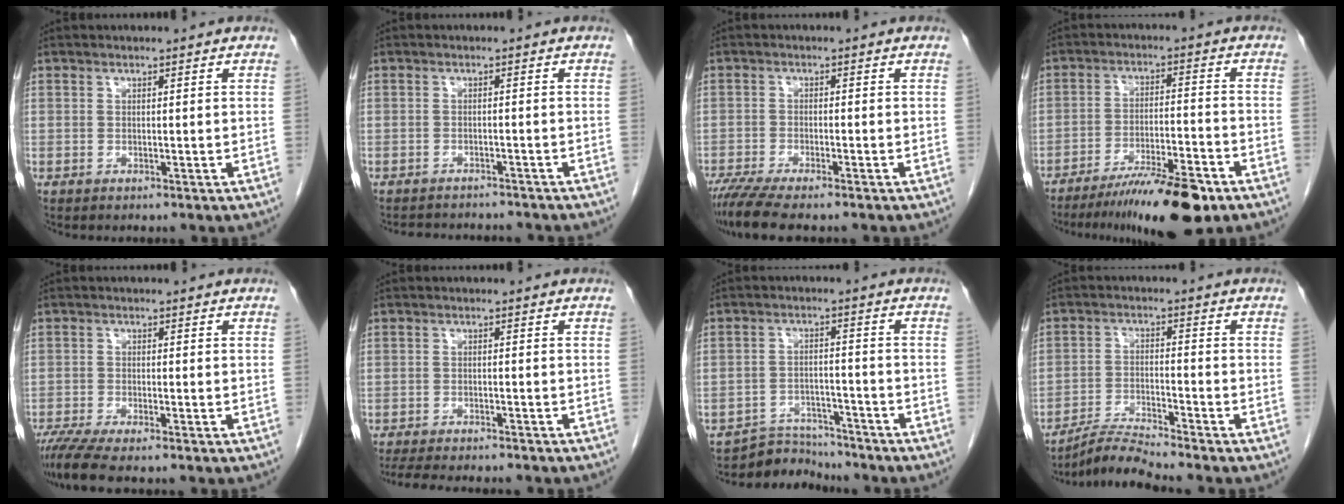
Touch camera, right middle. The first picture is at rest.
{"total": 7.7, "force": [-7.3, 1.7, 1.8], "torque": [-0.025, 0.003, -0.091]}
{"total": 7.4, "force": [-6.1, 0.8, 4.1], "torque": [-0.065, -0.015, -0.101]}
{"total": 12.5, "force": [-9.0, 1.4, 8.6], "torque": [-0.134, -0.019, -0.147]}
{"total": 5.9, "force": [-4.9, 0.2, 3.4], "torque": [-0.055, -0.014, -0.084]}
{"total": 11.8, "force": [-10.5, 2.0, 5.0], "torque": [-0.077, -0.013, -0.142]}
{"total": 5.8, "force": [-5.6, 1.2, -0.9], "torque": [0.018, 0.010, -0.092]}
{"total": 5.4, "force": [-5.1, -1.5, 0.8], "torque": [-0.022, -0.016, -0.096]}